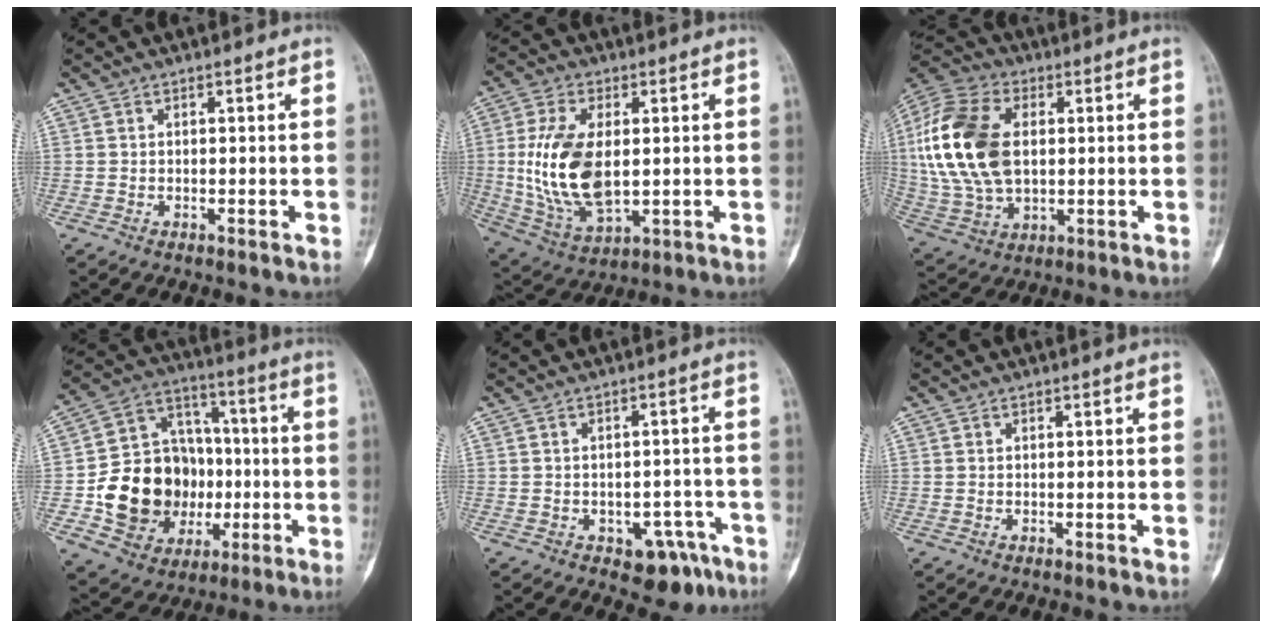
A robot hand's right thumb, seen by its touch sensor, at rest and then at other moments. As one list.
[{"total": 15.8, "force": [0.6, 8.6, 13.2], "torque": [-0.264, -0.011, 0.024]}, {"total": 20.5, "force": [2.6, 12.9, 15.8], "torque": [-0.332, 0.002, 0.051]}, {"total": 21.2, "force": [-3.1, 17.1, 12.0], "torque": [-0.155, 0.038, -0.036]}, {"total": 7.6, "force": [-4.2, 4.6, 4.3], "torque": [-0.024, 0.034, -0.047]}, {"total": 0.0}]